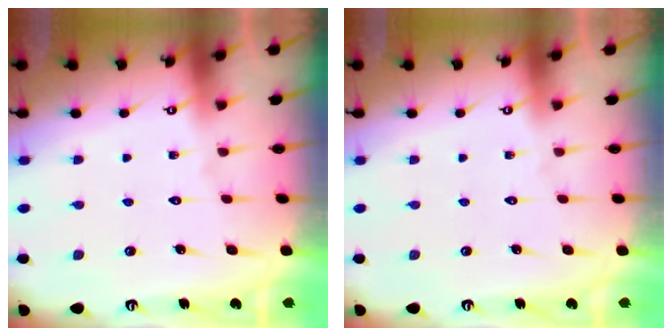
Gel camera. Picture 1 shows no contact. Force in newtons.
{"total": 0.0}